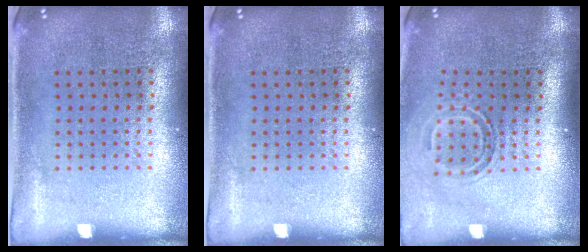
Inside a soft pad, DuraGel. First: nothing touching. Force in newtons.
{"total": 0.0}
{"total": 1.7, "press": 1.2, "slide": 1.2}